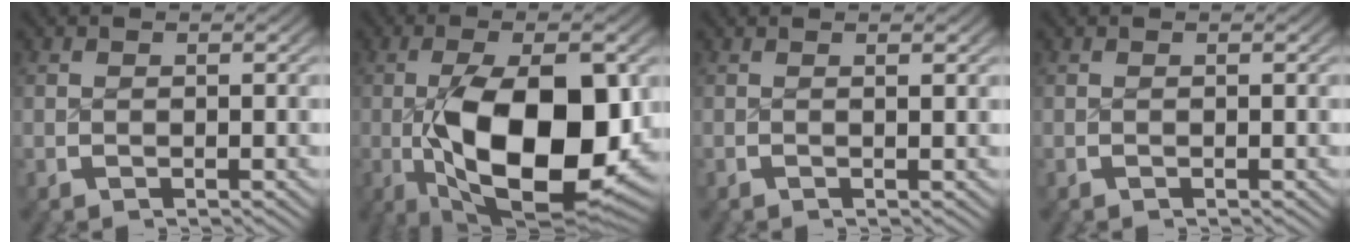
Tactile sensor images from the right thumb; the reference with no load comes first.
{"total": 18.3, "force": [-3.2, 9.3, 15.4], "torque": [-0.293, -0.061, -0.019]}
{"total": 1.0, "force": [0.3, -0.9, -0.3], "torque": [0.010, 0.002, 0.006]}
{"total": 0.0}